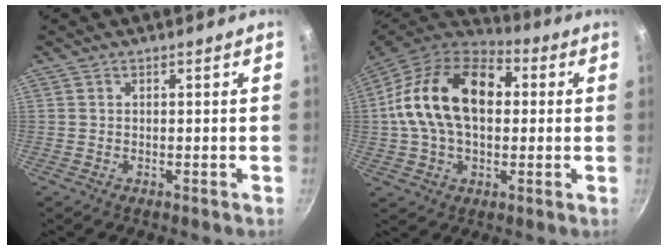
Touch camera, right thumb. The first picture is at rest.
{"total": 21.2, "force": [2.5, 13.6, 16.0], "torque": [-0.261, 0.032, 0.025]}